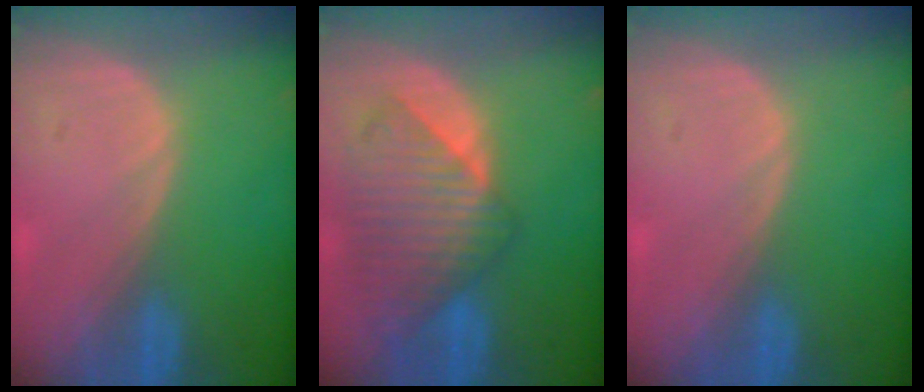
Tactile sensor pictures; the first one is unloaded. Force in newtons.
{"total": 9.4, "press": 8.3, "slide": 4.3}
{"total": 0.0}